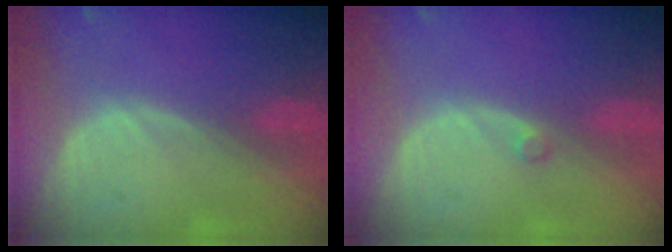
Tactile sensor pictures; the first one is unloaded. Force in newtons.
{"total": 0.7, "press": 0.7, "slide": 0.1}